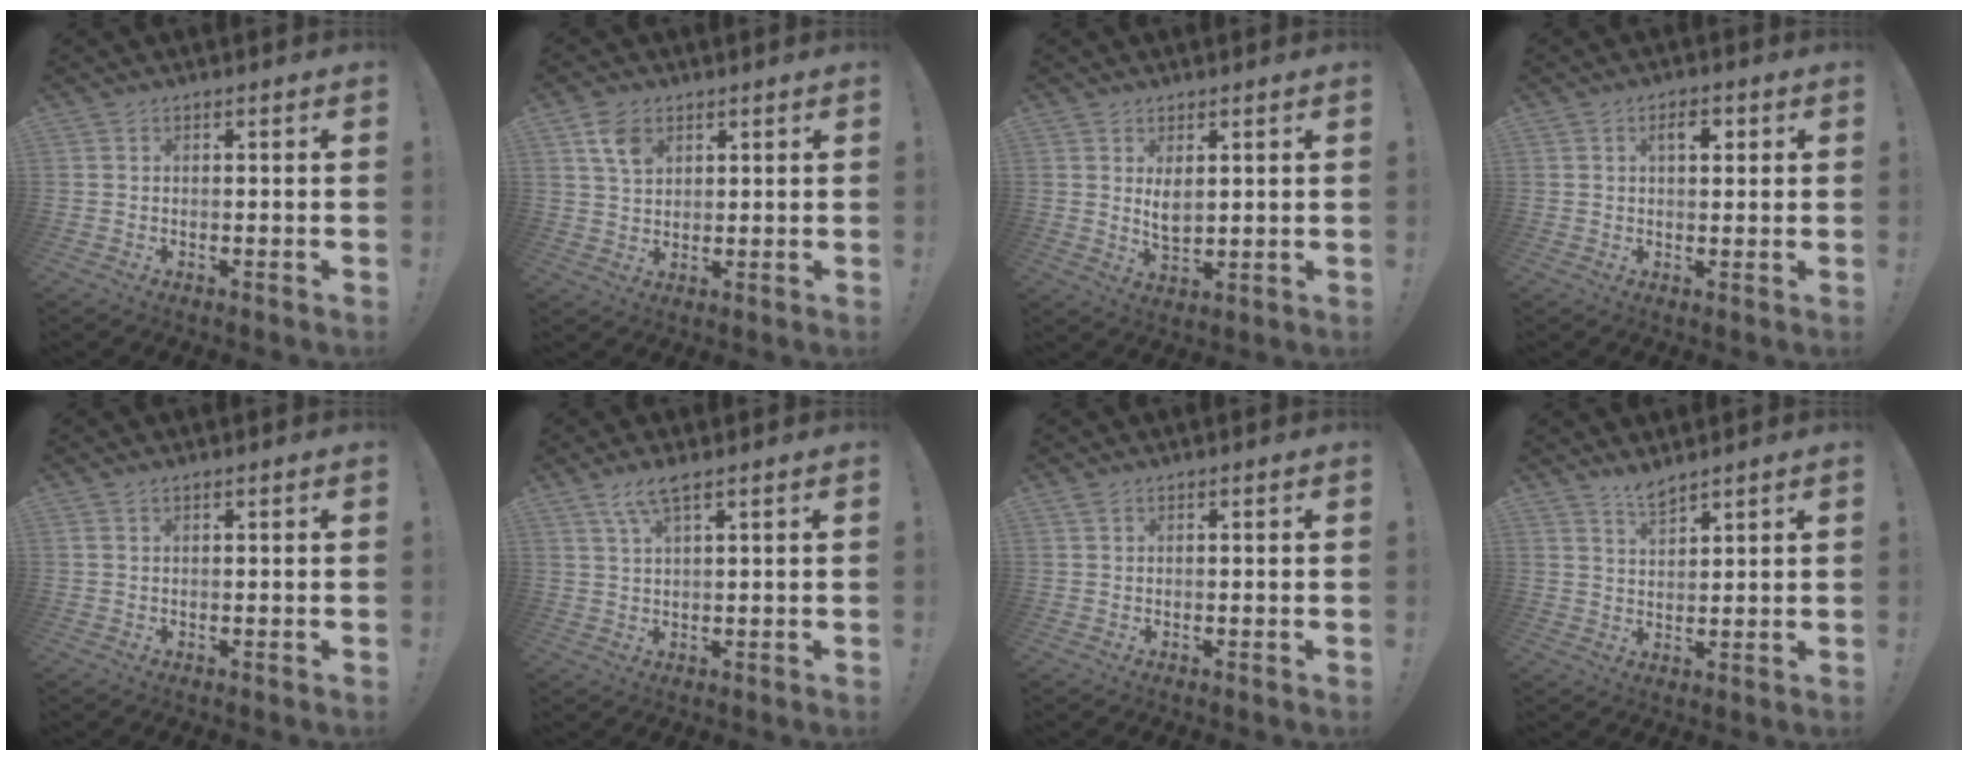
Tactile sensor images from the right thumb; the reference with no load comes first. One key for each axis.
{"total": 6.7, "fx": 3.3, "fy": 4.5, "fz": 3.8, "tx": -0.062, "ty": -0.008, "tz": 0.065}
{"total": 4.7, "fx": 2.0, "fy": 2.5, "fz": 3.5, "tx": -0.042, "ty": -0.018, "tz": 0.034}
{"total": 4.4, "fx": 1.4, "fy": 1.9, "fz": 3.6, "tx": -0.043, "ty": -0.002, "tz": 0.016}
{"total": 0.7, "fx": 0.4, "fy": 0.2, "fz": 0.6, "tx": -0.019, "ty": 0.003, "tz": 0.009}
{"total": 4.8, "fx": 3.1, "fy": 0.7, "fz": 3.7, "tx": -0.075, "ty": -0.007, "tz": 0.054}
{"total": 0.8, "fx": 0.6, "fy": 0.1, "fz": 0.6, "tx": -0.003, "ty": -0.003, "tz": 0.010}
{"total": 4.3, "fx": 3.9, "fy": 0.9, "fz": 1.6, "tx": -0.027, "ty": -0.027, "tz": 0.070}